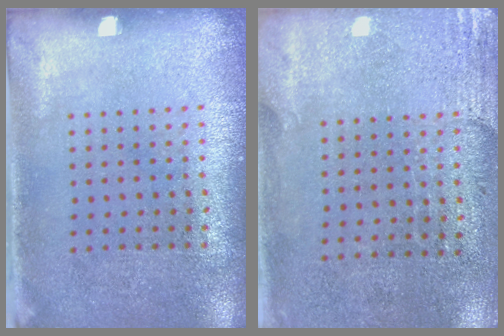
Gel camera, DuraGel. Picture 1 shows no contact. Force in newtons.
{"total": 2.8, "press": 2.4, "slide": 1.4}